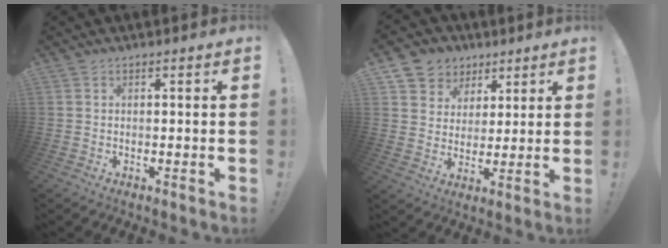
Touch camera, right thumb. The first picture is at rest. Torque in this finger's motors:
{"motor_torque": [0.01, 0.01, 0.08, 0.09, 0.00]}